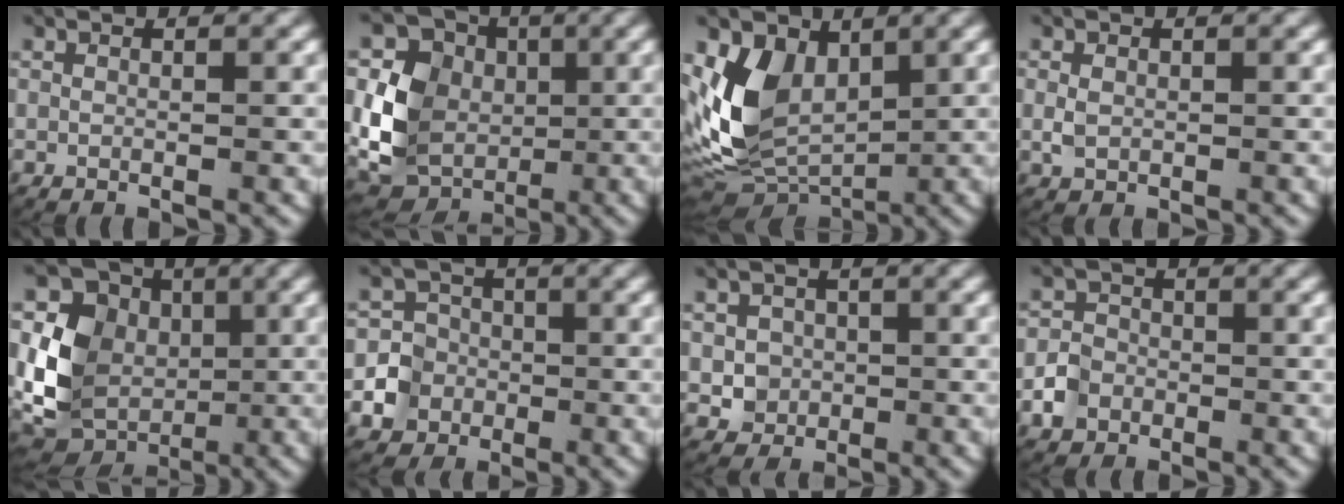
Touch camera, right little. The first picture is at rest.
{"total": 7.4, "force": [-0.4, 6.1, 4.2], "torque": [-0.084, -0.016, -0.007]}
{"total": 7.9, "force": [1.0, 5.7, 5.5], "torque": [-0.117, -0.017, 0.020]}
{"total": 1.2, "force": [0.0, 0.9, 0.8], "torque": [-0.023, -0.001, 0.002]}
{"total": 8.2, "force": [-0.5, 6.7, 4.6], "torque": [-0.089, -0.020, -0.007]}
{"total": 5.3, "force": [-1.6, 5.0, 1.2], "torque": [-0.021, -0.005, -0.035]}
{"total": 2.8, "force": [-0.5, 2.6, 0.6], "torque": [-0.005, 0.001, -0.008]}
{"total": 2.7, "force": [-0.8, 2.4, 0.9], "torque": [-0.018, 0.000, -0.020]}